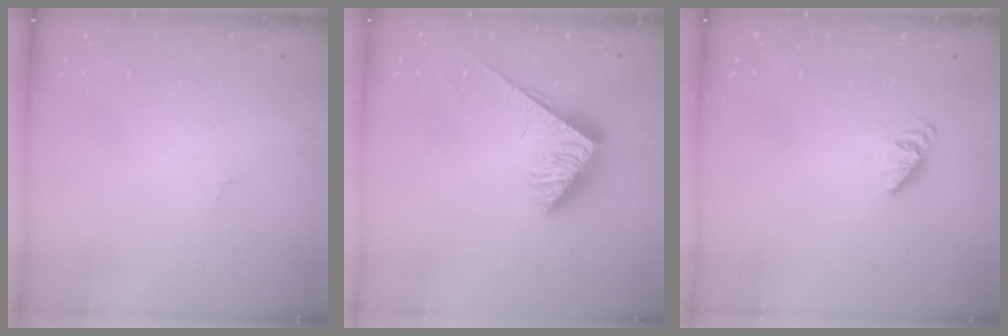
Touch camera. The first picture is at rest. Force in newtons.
{"total": 3.8, "press": 3.7, "slide": 0.5}
{"total": 0.6, "press": 0.5, "slide": 0.2}